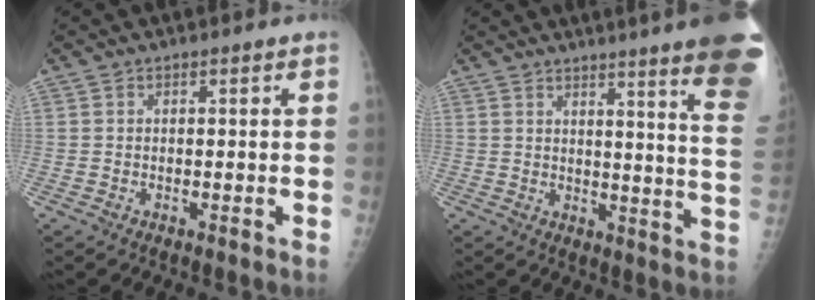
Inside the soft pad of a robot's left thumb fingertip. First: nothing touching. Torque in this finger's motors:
{"motor_torque": [3.34, 1.66, 1.58, -1.11, 0.33]}